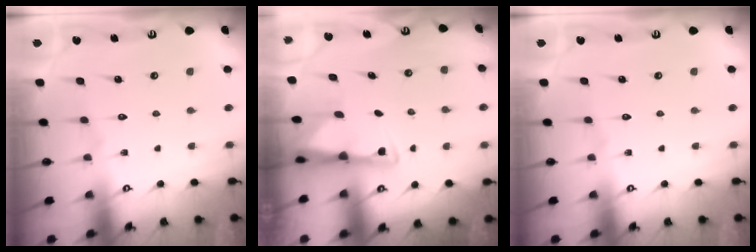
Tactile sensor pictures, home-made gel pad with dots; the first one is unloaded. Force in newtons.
{"total": 2.7, "press": 2.6, "slide": 0.7}
{"total": 0.0}